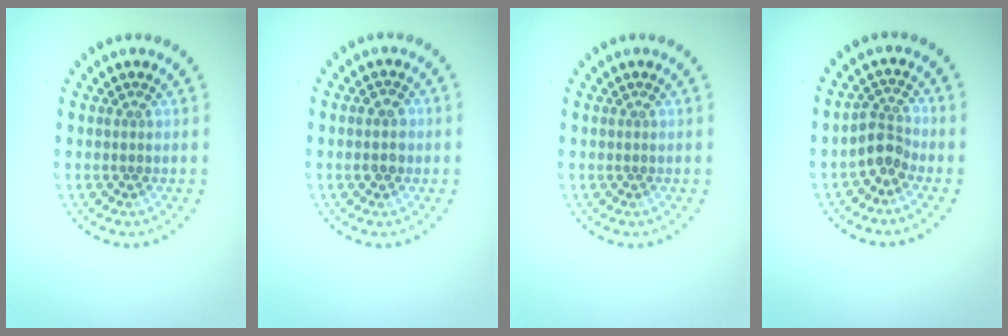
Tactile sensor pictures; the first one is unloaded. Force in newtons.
{"total": 1.5, "press": 1.5, "slide": 0.1}
{"total": 0.0}
{"total": 2.3, "press": 1.7, "slide": 1.6}